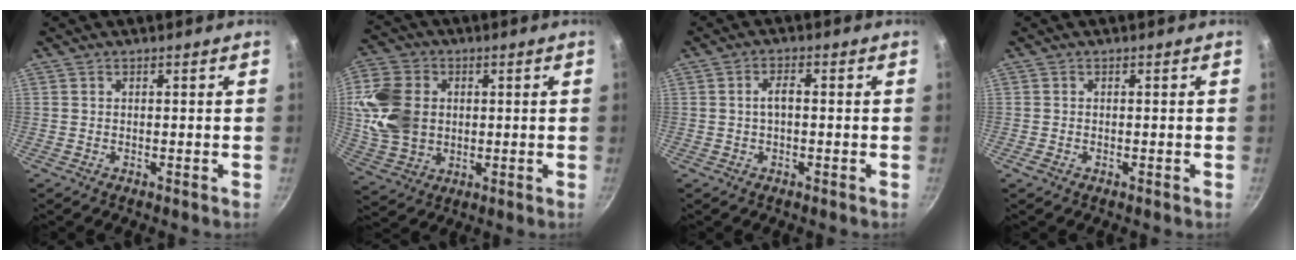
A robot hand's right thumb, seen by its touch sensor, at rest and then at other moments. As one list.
[{"total": 13.6, "force": [1.6, 10.7, 8.2], "torque": [-0.145, 0.001, 0.035]}, {"total": 2.7, "force": [-0.1, 1.3, 2.4], "torque": [-0.044, 0.014, -0.004]}, {"total": 0.7, "force": [-0.4, 0.5, 0.4], "torque": [-0.009, 0.000, -0.009]}]